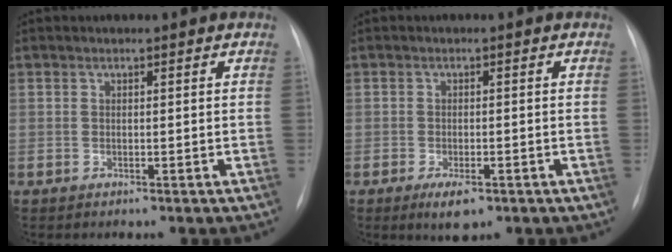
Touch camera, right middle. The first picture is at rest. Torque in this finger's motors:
{"motor_torque": [0.16, -0.28, 0.19, 0.07]}